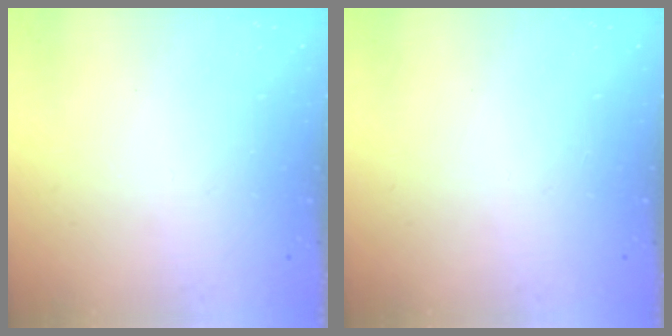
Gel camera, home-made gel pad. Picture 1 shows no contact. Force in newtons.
{"total": 0.0}